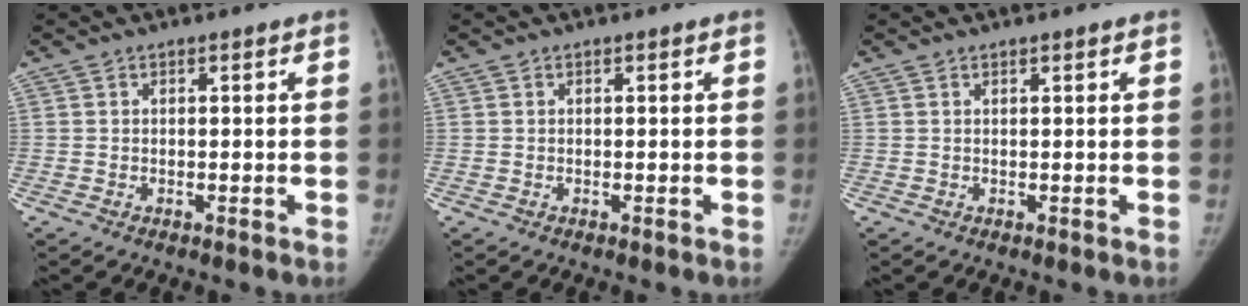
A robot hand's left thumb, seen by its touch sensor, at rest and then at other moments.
{"total": 0.0}
{"total": 0.5, "force": [0.4, 0.0, 0.2], "torque": [-0.007, -0.003, 0.009]}